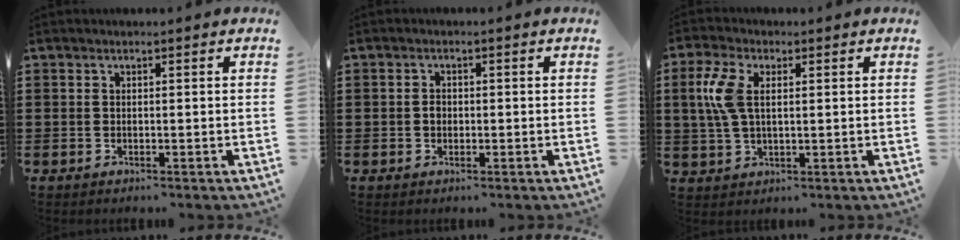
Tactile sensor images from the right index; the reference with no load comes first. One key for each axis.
{"total": 1.3, "fx": -0.2, "fy": 1.0, "fz": 0.9, "tx": -0.018, "ty": 0.004, "tz": -0.005}
{"total": 6.6, "fx": 1.3, "fy": 3.4, "fz": 5.5, "tx": -0.144, "ty": 0.002, "tz": 0.014}